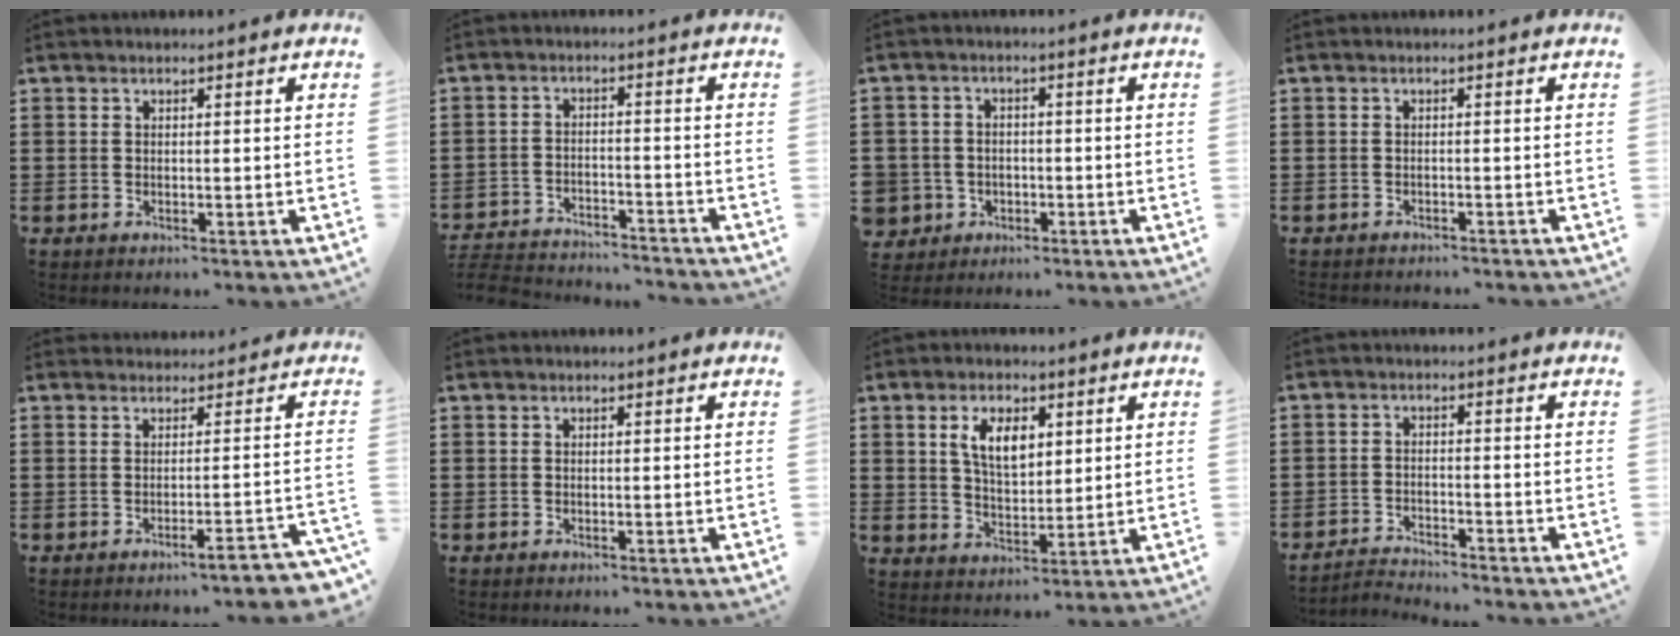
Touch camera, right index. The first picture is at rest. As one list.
[{"total": 4.2, "force": [-4.2, 0.4, 0.3], "torque": [-0.024, -0.002, -0.093]}, {"total": 4.0, "force": [-1.6, 3.7, 0.6], "torque": [-0.038, 0.006, -0.035]}, {"total": 0.9, "force": [-0.9, 0.1, 0.0], "torque": [-0.004, 0.002, -0.020]}, {"total": 1.3, "force": [-0.7, 0.2, 1.1], "torque": [-0.021, 0.003, -0.012]}, {"total": 0.0}, {"total": 6.2, "force": [2.5, 3.2, 4.7], "torque": [-0.095, 0.008, 0.041]}, {"total": 2.6, "force": [-2.6, 0.2, -0.1], "torque": [-0.008, 0.001, -0.056]}]